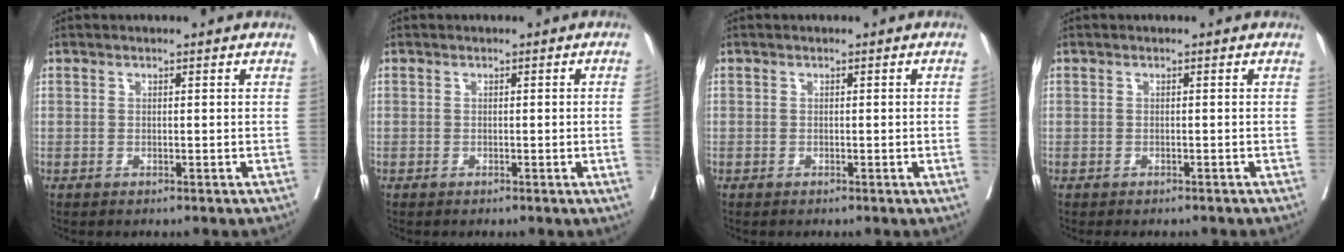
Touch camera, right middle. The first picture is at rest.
{"total": 1.8, "force": [-0.3, -0.8, 1.6], "torque": [-0.020, -0.003, -0.002]}
{"total": 0.9, "force": [-0.1, -0.3, 0.9], "torque": [-0.010, -0.001, 0.001]}
{"total": 2.6, "force": [-2.3, 1.1, 0.8], "torque": [-0.008, -0.004, -0.027]}